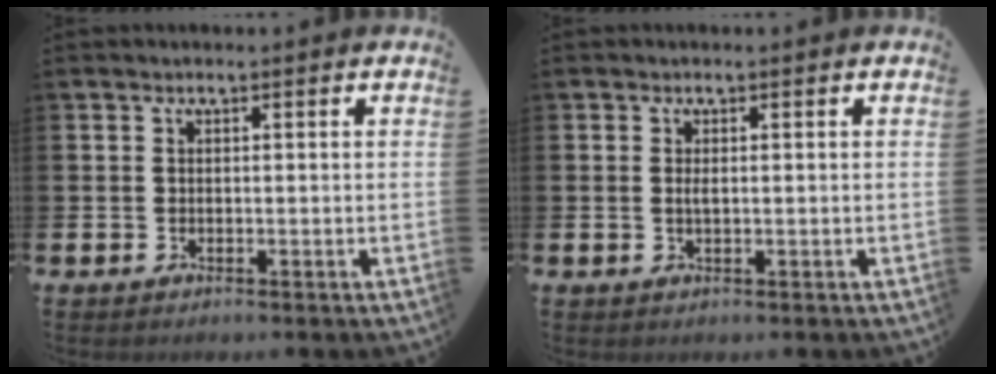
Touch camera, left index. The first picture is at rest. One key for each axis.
{"total": 0.8, "fx": 0.1, "fy": 0.2, "fz": 0.8, "tx": -0.017, "ty": 0.002, "tz": 0.002}